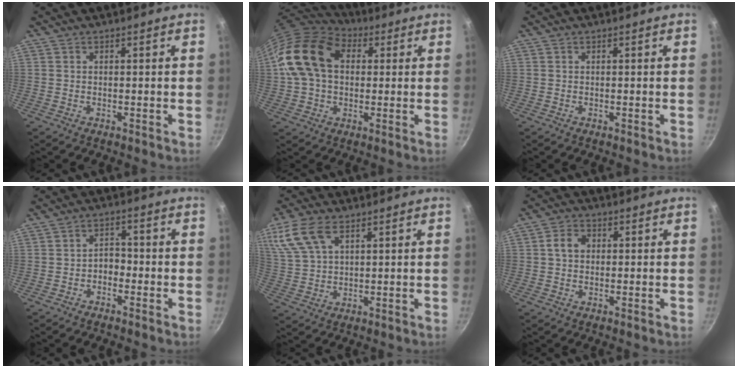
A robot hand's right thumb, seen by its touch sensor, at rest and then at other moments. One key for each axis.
{"total": 17.2, "fx": 3.0, "fy": 12.4, "fz": 11.5, "tx": -0.191, "ty": 0.027, "tz": 0.039}
{"total": 0.0}
{"total": 3.0, "fx": -1.4, "fy": 2.1, "fz": 1.7, "tx": -0.009, "ty": 0.020, "tz": -0.028}
{"total": 10.9, "fx": 5.7, "fy": 5.6, "fz": 7.4, "tx": -0.151, "ty": 0.002, "tz": 0.119}
{"total": 3.9, "fx": 0.5, "fy": 3.0, "fz": 2.4, "tx": -0.034, "ty": 0.010, "tz": 0.002}